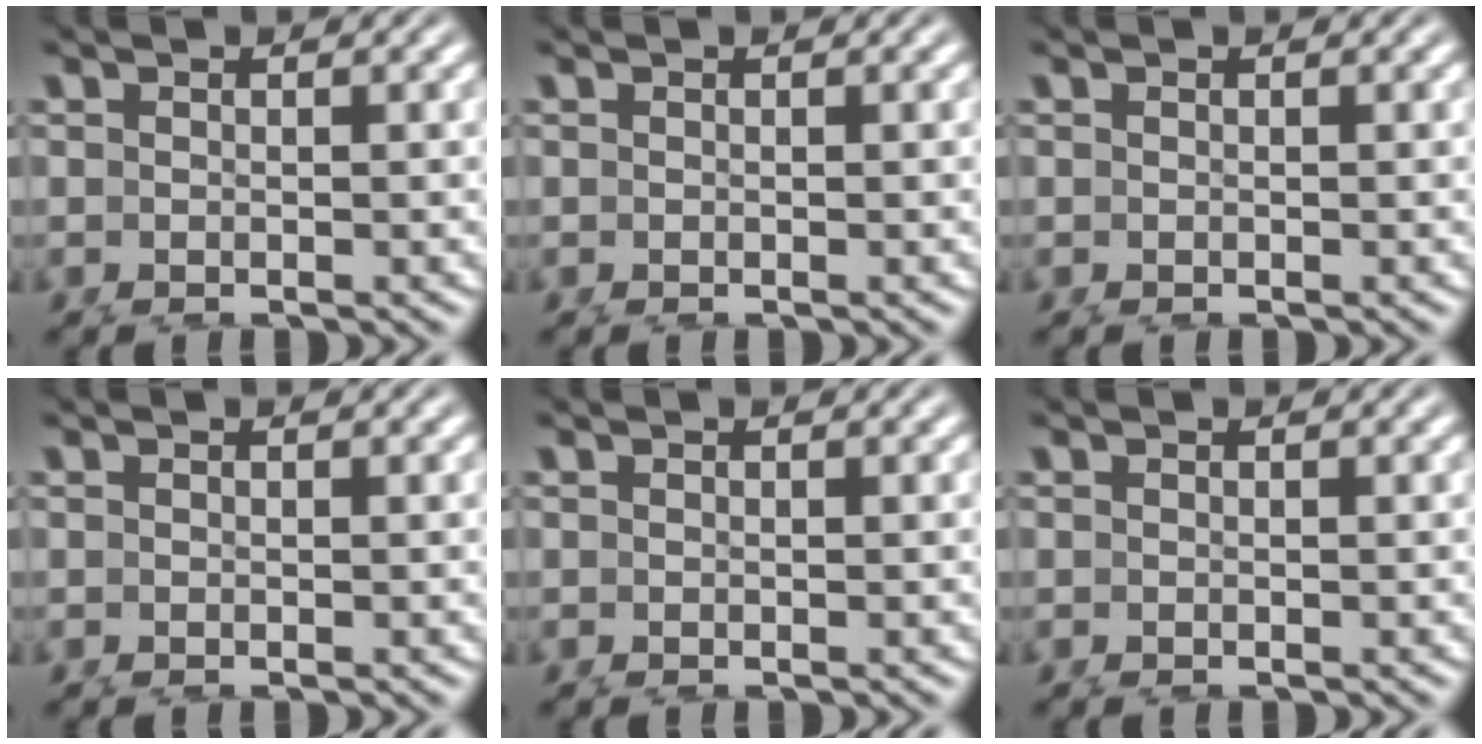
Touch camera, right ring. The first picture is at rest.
{"total": 0.0}
{"total": 0.0}
{"total": 0.0}
{"total": 0.0}
{"total": 0.0}